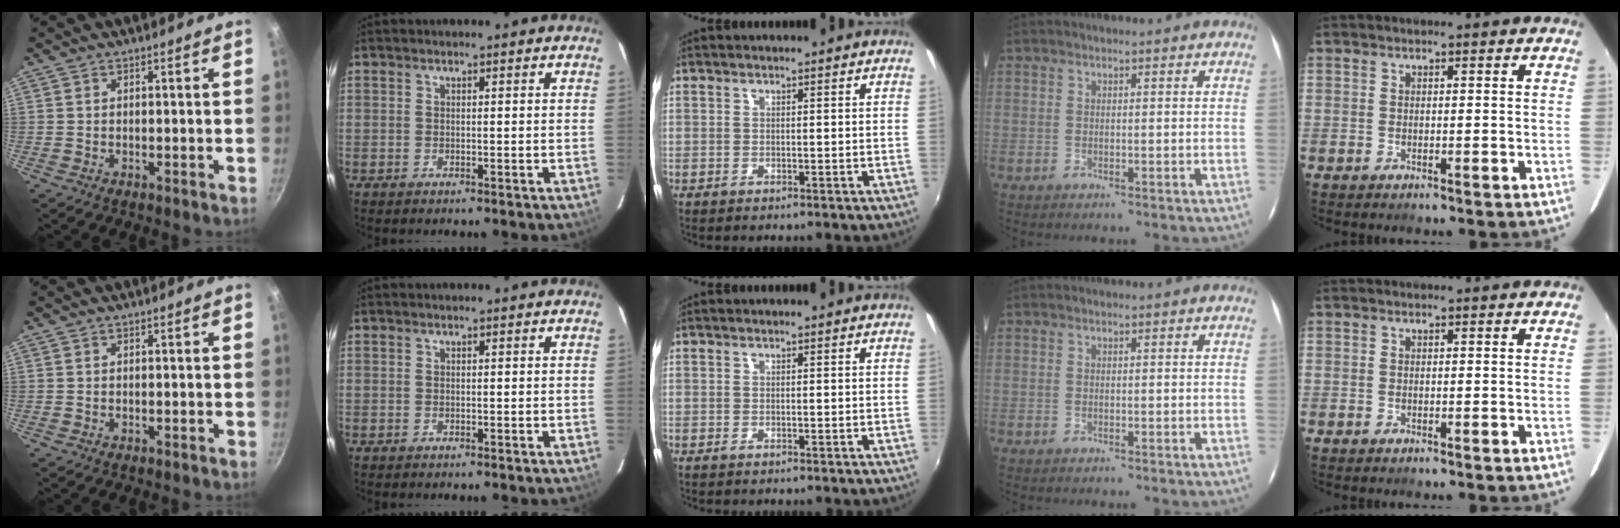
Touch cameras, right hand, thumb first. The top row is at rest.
{}